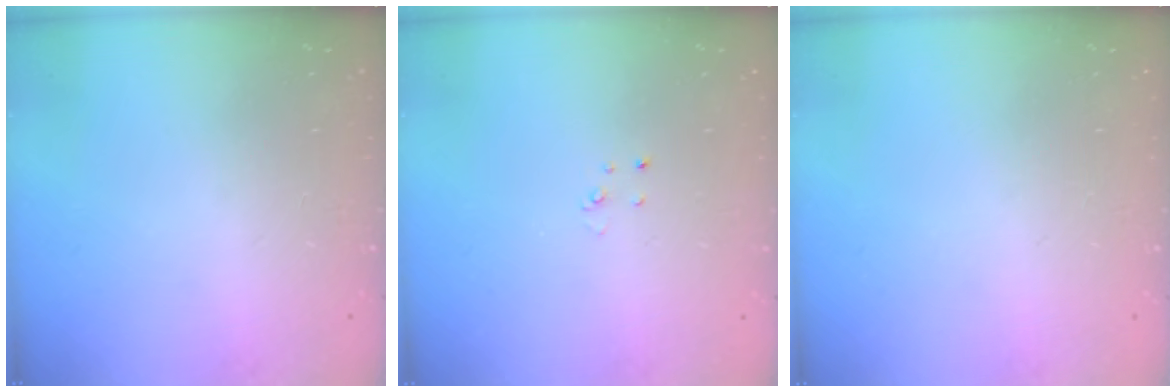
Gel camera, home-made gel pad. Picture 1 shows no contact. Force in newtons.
{"total": 2.0, "press": 2.0, "slide": 0.2}
{"total": 0.0}